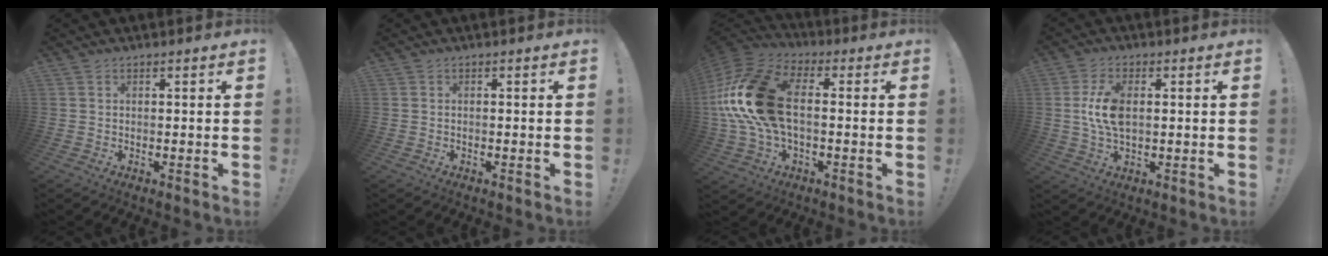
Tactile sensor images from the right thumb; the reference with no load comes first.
{"total": 0.0}
{"total": 21.8, "force": [0.6, 12.7, 17.7], "torque": [-0.335, 0.025, 0.024]}
{"total": 8.8, "force": [0.6, 4.7, 7.4], "torque": [-0.133, -0.003, 0.009]}